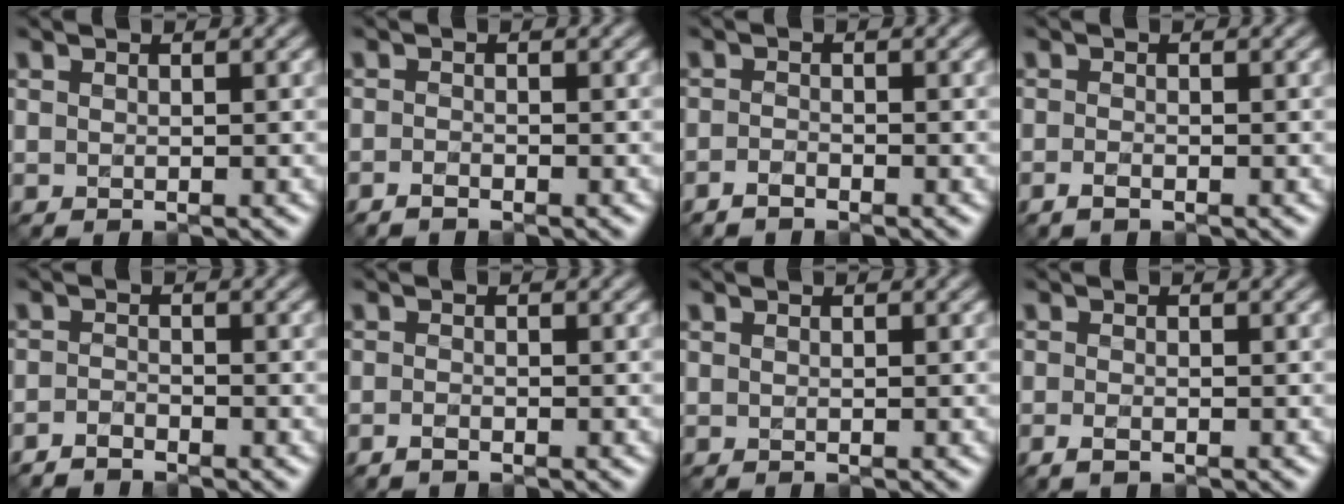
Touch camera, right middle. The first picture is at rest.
{"total": 0.9, "force": [-0.7, 0.2, 0.5], "torque": [-0.010, -0.001, -0.015]}
{"total": 1.1, "force": [-0.9, 0.3, 0.6], "torque": [-0.013, -0.001, -0.020]}
{"total": 1.0, "force": [-0.6, 0.4, 0.7], "torque": [-0.016, -0.002, -0.013]}
{"total": 1.5, "force": [-1.4, 0.3, 0.4], "torque": [-0.008, -0.001, -0.033]}
{"total": 0.8, "force": [-0.6, 0.3, 0.5], "torque": [-0.011, -0.001, -0.012]}
{"total": 0.0}
{"total": 1.2, "force": [-0.6, 0.5, 0.8], "torque": [-0.020, -0.004, -0.014]}